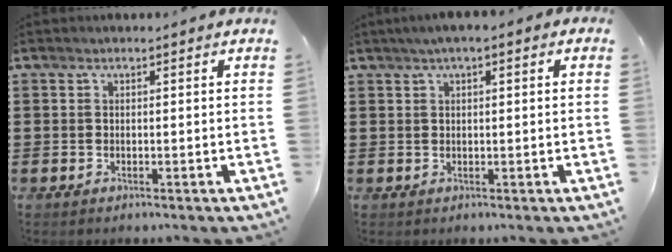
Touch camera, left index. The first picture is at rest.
{"total": 1.8, "force": [0.7, 0.5, 1.6], "torque": [-0.031, 0.006, 0.010]}